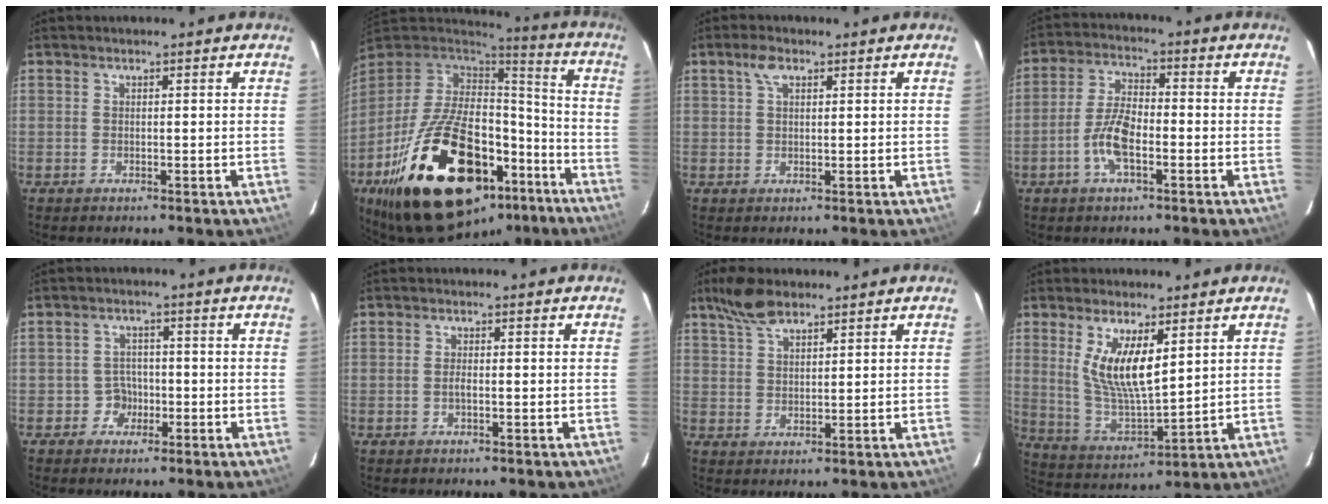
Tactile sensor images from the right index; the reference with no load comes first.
{"total": 32.4, "force": [-18.2, 16.5, 21.1], "torque": [-0.385, 0.003, -0.256]}
{"total": 2.9, "force": [1.5, 1.4, 2.1], "torque": [-0.041, 0.009, 0.028]}
{"total": 7.5, "force": [-2.8, 2.8, 6.4], "torque": [-0.133, 0.009, -0.056]}
{"total": 3.2, "force": [-1.5, 2.8, -0.1], "torque": [0.005, 0.016, -0.025]}
{"total": 1.1, "force": [-0.3, 0.3, 1.0], "torque": [-0.020, 0.003, -0.007]}
{"total": 6.5, "force": [4.9, 2.4, 3.5], "torque": [-0.071, 0.016, 0.093]}
{"total": 11.6, "force": [4.5, 3.6, 10.1], "torque": [-0.195, -0.009, 0.100]}